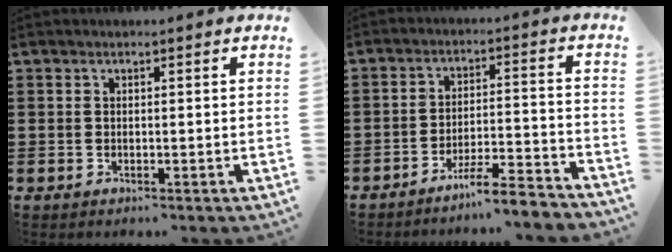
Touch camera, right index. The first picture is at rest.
{"total": 6.3, "force": [-5.8, -0.1, 2.6], "torque": [-0.047, -0.005, -0.109]}